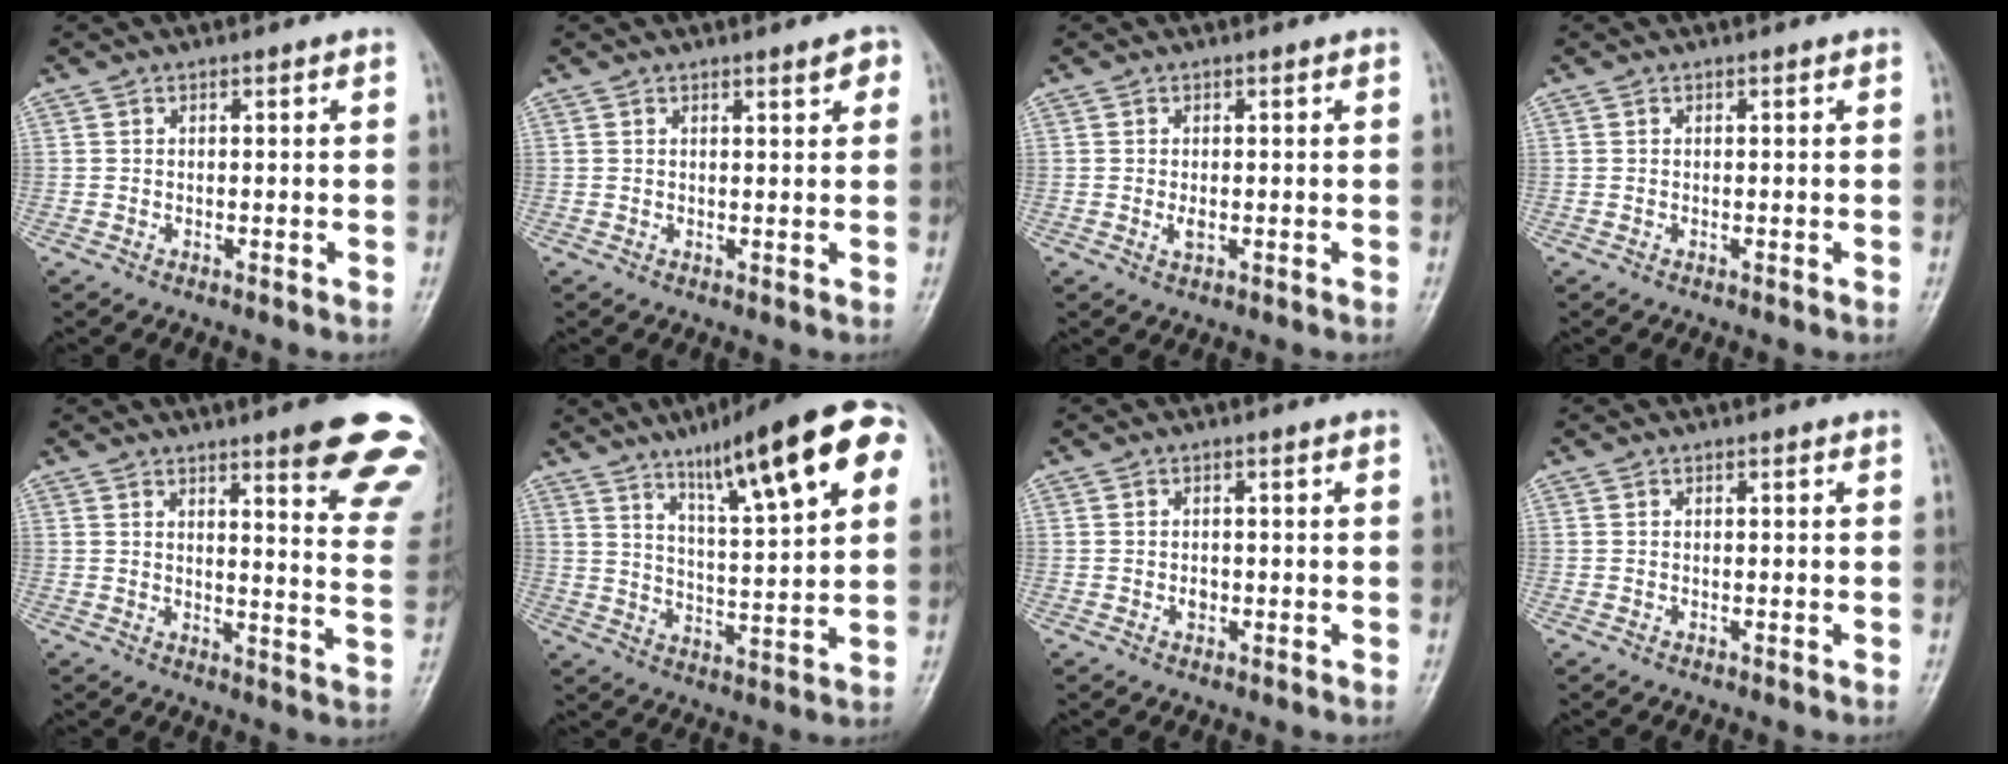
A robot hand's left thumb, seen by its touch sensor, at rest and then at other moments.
{"total": 2.3, "force": [1.2, 0.7, 1.8], "torque": [-0.017, -0.004, 0.015]}
{"total": 1.7, "force": [-0.2, 0.8, 1.5], "torque": [-0.025, -0.001, -0.001]}
{"total": 0.0}
{"total": 16.7, "force": [11.3, 2.4, 12.1], "torque": [-0.117, -0.062, 0.128]}
{"total": 20.3, "force": [10.1, 4.3, 17.0], "torque": [-0.220, -0.017, 0.151]}
{"total": 1.4, "force": [-0.3, 1.0, 0.9], "torque": [-0.006, 0.004, -0.003]}
{"total": 0.0}